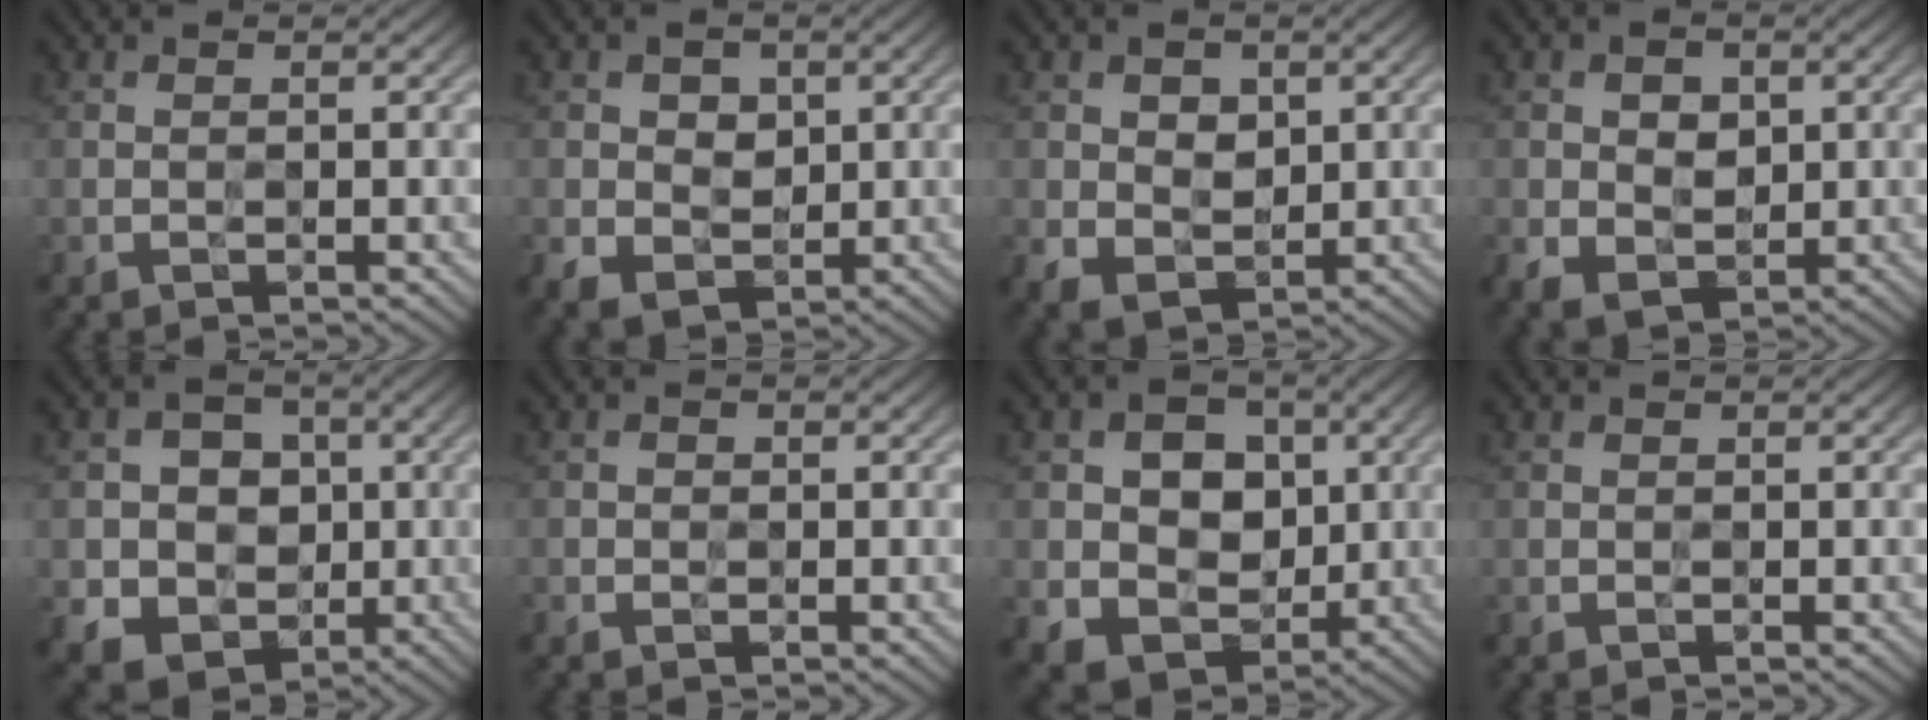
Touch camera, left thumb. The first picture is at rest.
{"total": 5.0, "force": [0.3, 4.1, 2.9], "torque": [-0.055, -0.003, 0.005]}
{"total": 5.1, "force": [0.7, 4.0, 3.2], "torque": [-0.064, -0.004, 0.015]}
{"total": 5.3, "force": [0.1, 4.1, 3.4], "torque": [-0.063, -0.004, 0.003]}
{"total": 9.3, "force": [-0.8, 8.4, 4.0], "torque": [-0.090, -0.009, -0.034]}
{"total": 0.6, "force": [-0.1, 0.5, 0.3], "torque": [-0.003, -0.002, -0.003]}
{"total": 9.0, "force": [0.1, 7.3, 5.2], "torque": [-0.105, -0.009, -0.006]}
{"total": 0.6, "force": [0.4, 0.5, 0.0], "torque": [0.004, -0.001, 0.007]}